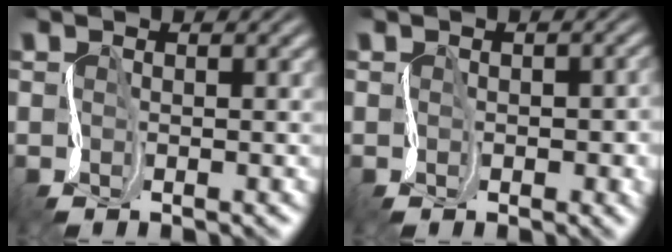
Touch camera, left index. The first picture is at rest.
{"total": 3.2, "force": [-0.8, 2.1, 2.2], "torque": [-0.018, -0.002, -0.007]}